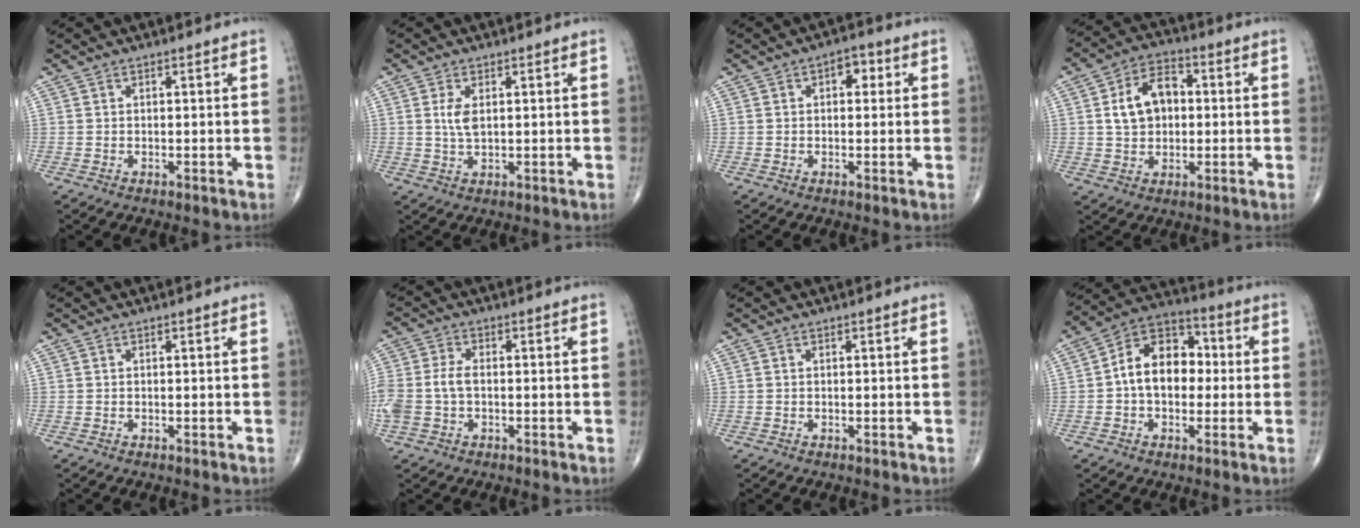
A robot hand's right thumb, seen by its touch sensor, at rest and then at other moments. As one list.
[{"total": 3.4, "force": [0.8, 1.6, 2.9], "torque": [-0.062, -0.003, 0.017]}, {"total": 3.6, "force": [0.9, 2.3, 2.7], "torque": [-0.017, 0.005, 0.005]}, {"total": 10.1, "force": [1.1, 7.1, 7.1], "torque": [-0.106, 0.018, 0.014]}, {"total": 0.0}, {"total": 7.6, "force": [-0.9, 4.9, 5.8], "torque": [-0.148, 0.018, -0.019]}, {"total": 0.0}, {"total": 12.9, "force": [0.0, 8.9, 9.3], "torque": [-0.121, 0.036, -0.014]}]